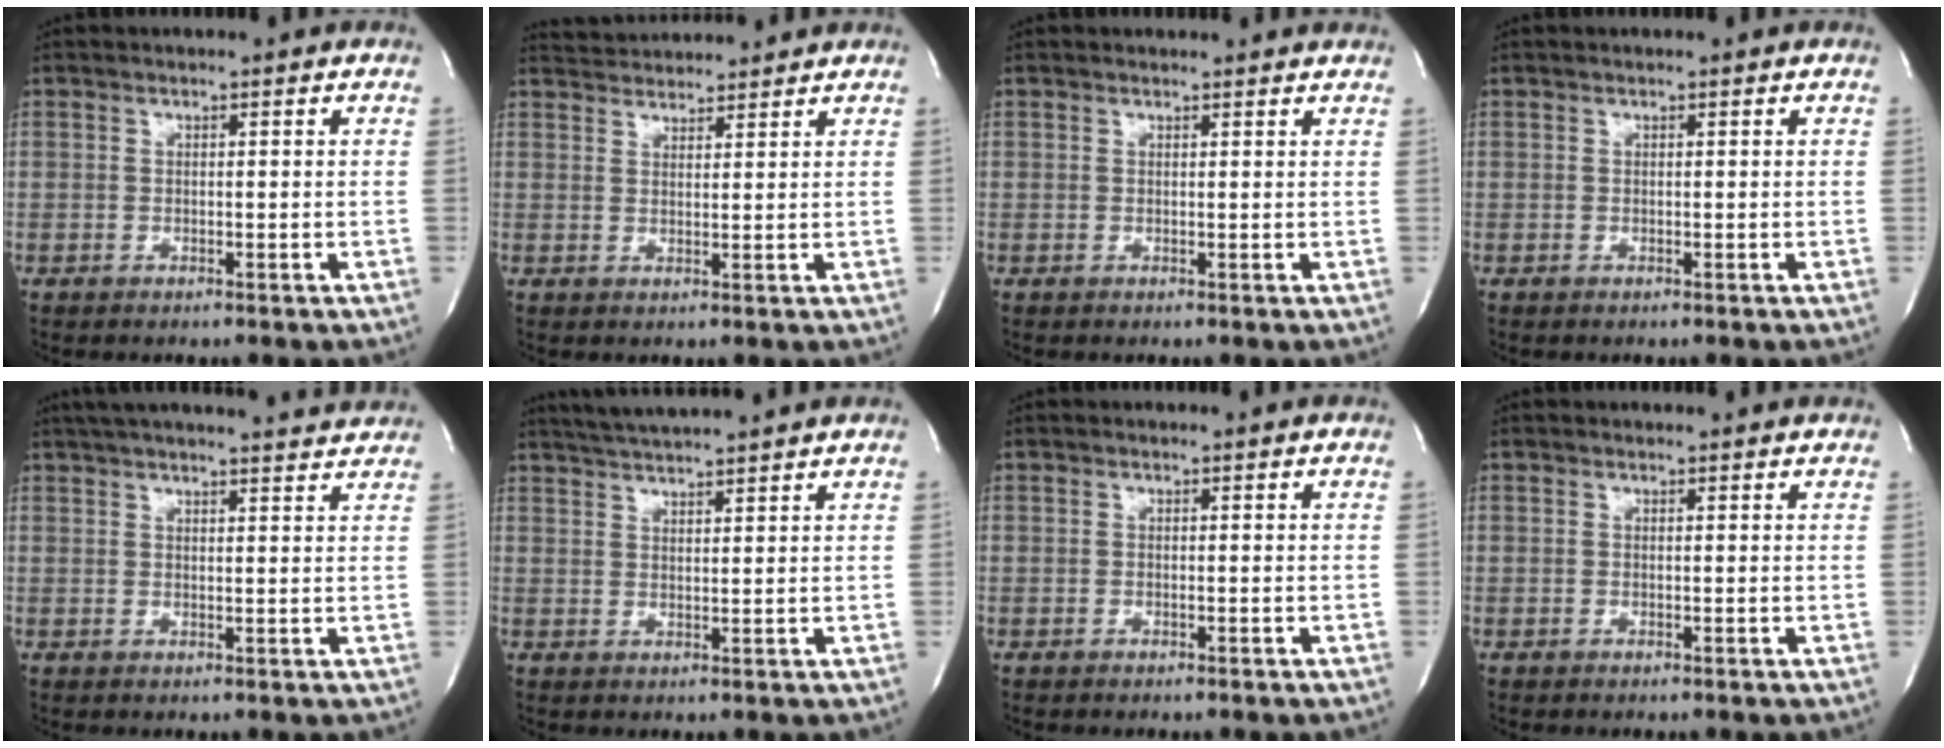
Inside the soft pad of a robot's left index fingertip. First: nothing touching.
{"total": 5.8, "force": [5.8, 0.7, 0.6], "torque": [-0.015, 0.028, 0.089]}
{"total": 3.7, "force": [3.6, 0.6, 0.5], "torque": [-0.013, 0.005, 0.030]}
{"total": 0.0}
{"total": 17.8, "force": [16.5, 1.5, 6.7], "torque": [-0.108, 0.024, 0.216]}
{"total": 7.8, "force": [7.2, -0.6, 2.9], "torque": [-0.063, 0.018, 0.113]}
{"total": 0.0}
{"total": 2.6, "force": [2.6, 0.4, 0.3], "torque": [-0.014, 0.004, 0.020]}